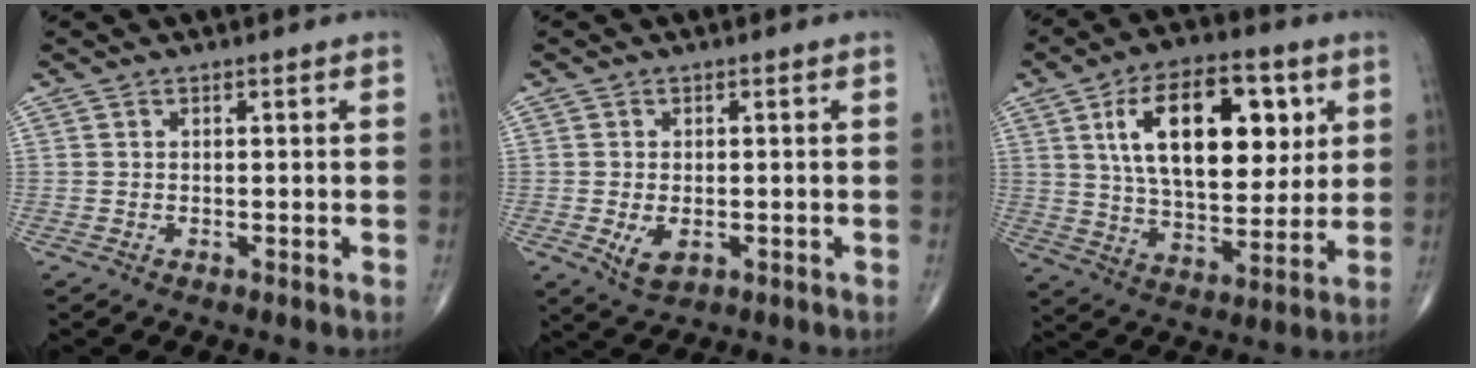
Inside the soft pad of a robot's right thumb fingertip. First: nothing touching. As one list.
[{"total": 4.0, "force": [-1.0, 2.3, 3.1], "torque": [-0.051, -0.007, -0.008]}, {"total": 21.2, "force": [6.4, 11.0, 16.9], "torque": [-0.236, -0.018, 0.108]}]